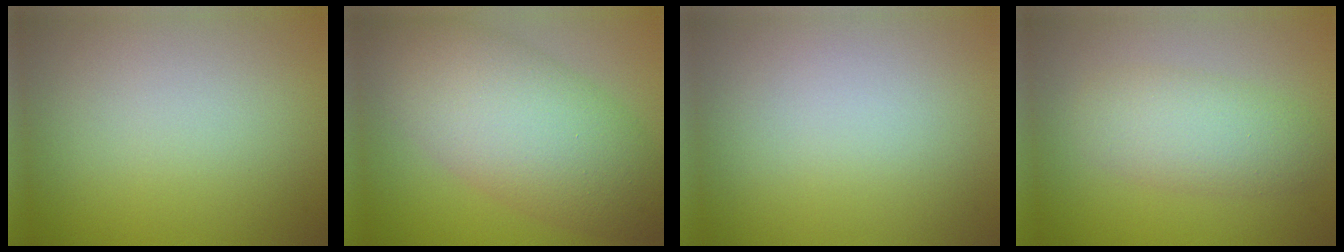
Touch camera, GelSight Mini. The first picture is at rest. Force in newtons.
{"total": 9.5, "press": 9.5, "slide": 0.2}
{"total": 0.0}
{"total": 4.0, "press": 4.0, "slide": 0.0}